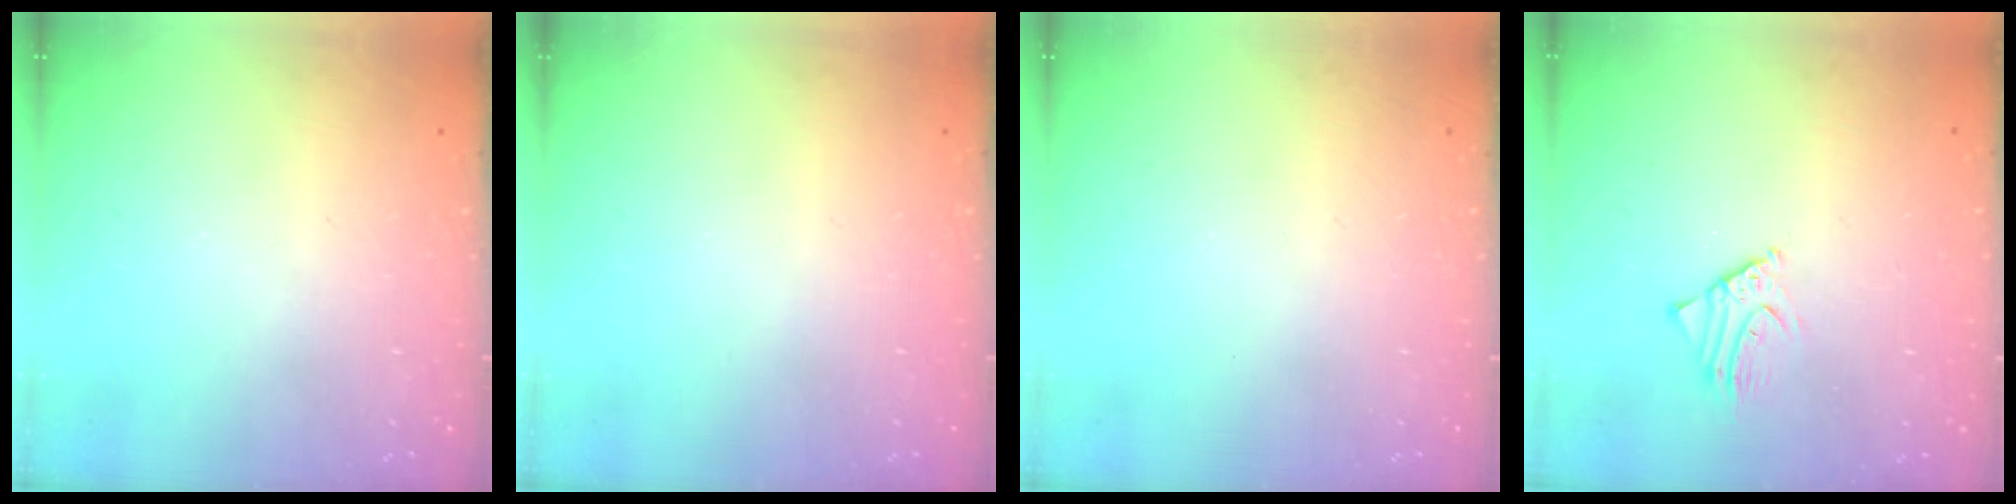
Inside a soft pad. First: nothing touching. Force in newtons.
{"total": 0.0}
{"total": 0.0}
{"total": 2.3, "press": 2.3, "slide": 0.2}